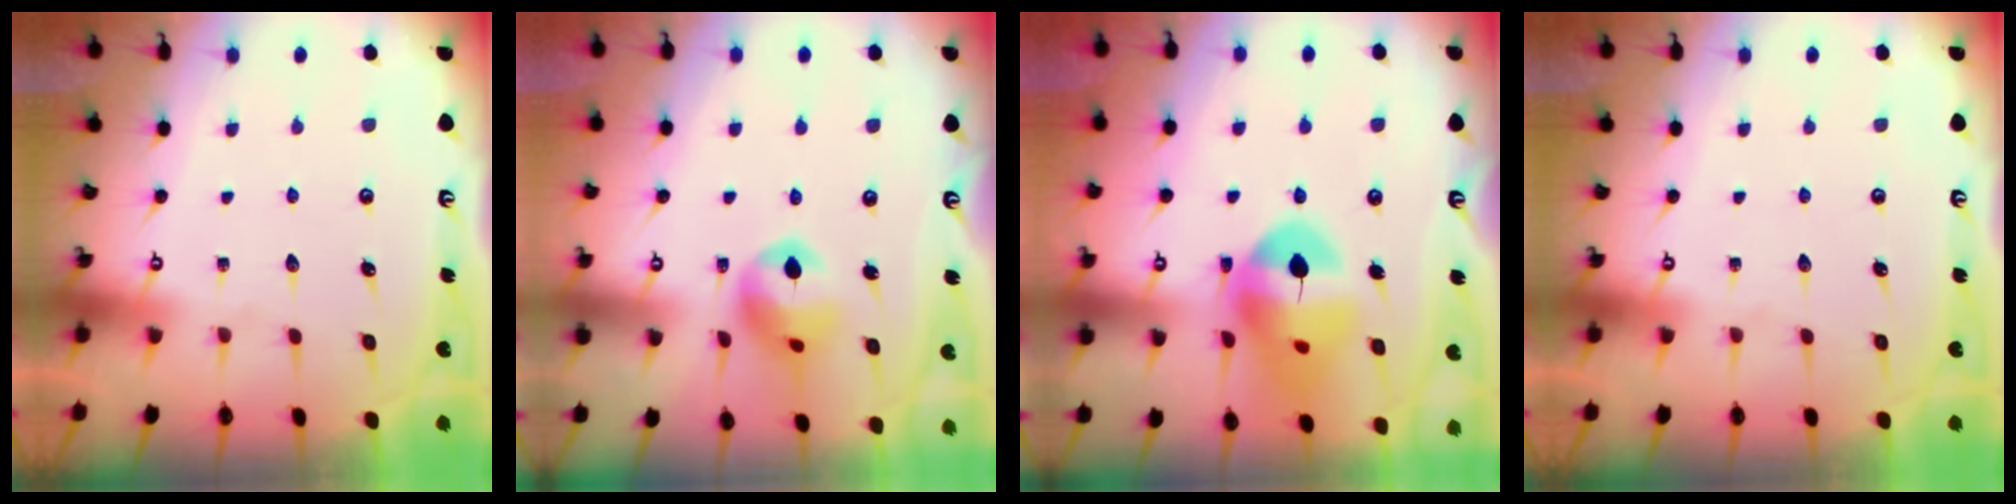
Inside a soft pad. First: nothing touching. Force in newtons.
{"total": 11.2, "press": 11.2, "slide": 0.8}
{"total": 17.1, "press": 17.0, "slide": 1.9}
{"total": 0.0}